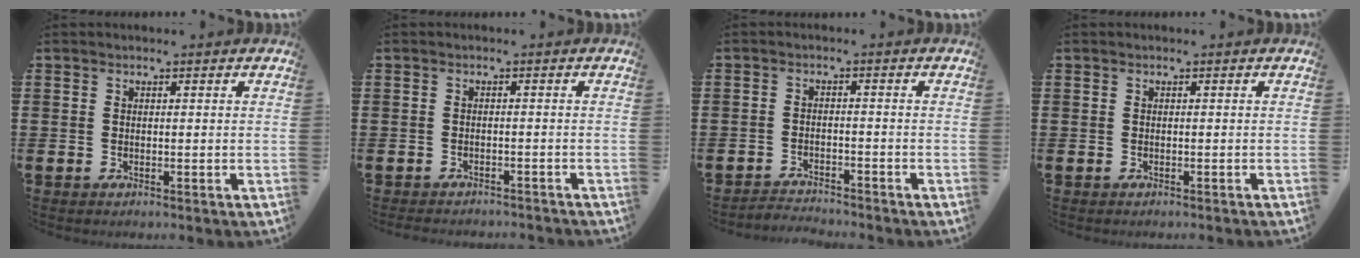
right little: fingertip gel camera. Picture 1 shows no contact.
{"total": 1.2, "force": [-1.2, 0.0, 0.0], "torque": [-0.004, 0.001, -0.026]}
{"total": 2.3, "force": [-2.3, 0.0, -0.3], "torque": [-0.002, 0.003, -0.051]}
{"total": 0.0}